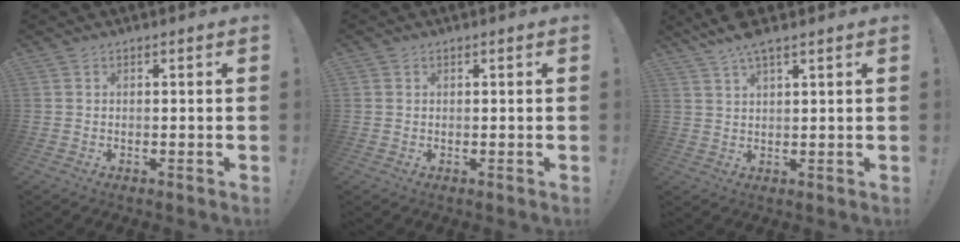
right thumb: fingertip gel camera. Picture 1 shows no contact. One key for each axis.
{"total": 0.9, "fx": 0.6, "fy": 0.6, "fz": 0.2, "tx": 0.001, "ty": 0.000, "tz": 0.010}
{"total": 5.7, "fx": 4.3, "fy": 1.0, "fz": 3.6, "tx": -0.073, "ty": -0.019, "tz": 0.078}